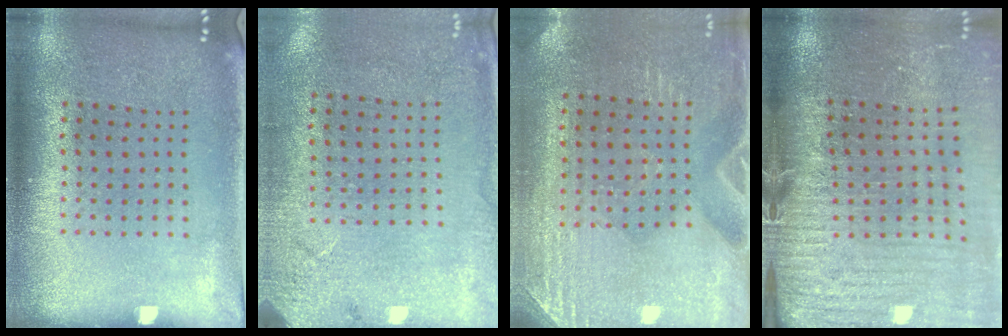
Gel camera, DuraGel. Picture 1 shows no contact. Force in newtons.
{"total": 2.7, "press": 2.3, "slide": 1.3}
{"total": 2.9, "press": 2.8, "slide": 0.8}
{"total": 4.0, "press": 3.6, "slide": 1.9}